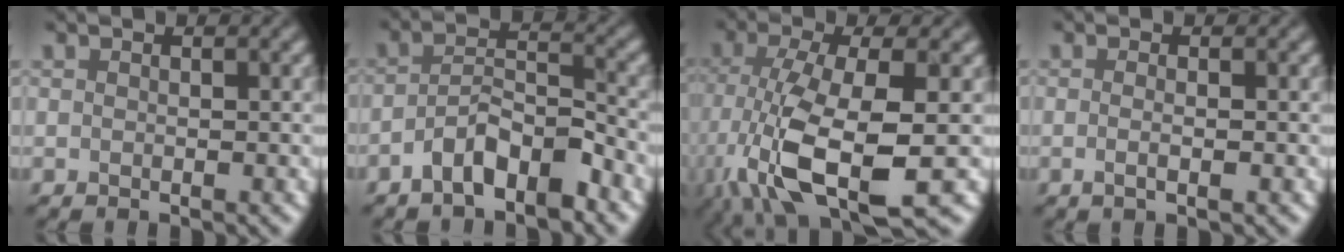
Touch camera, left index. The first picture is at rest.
{"total": 4.7, "force": [-3.0, 1.7, 3.3], "torque": [-0.055, 0.012, -0.054]}
{"total": 10.0, "force": [-3.6, 3.4, 8.7], "torque": [-0.192, -0.024, -0.065]}
{"total": 1.4, "force": [-0.4, 0.2, 1.3], "torque": [-0.021, -0.003, -0.008]}